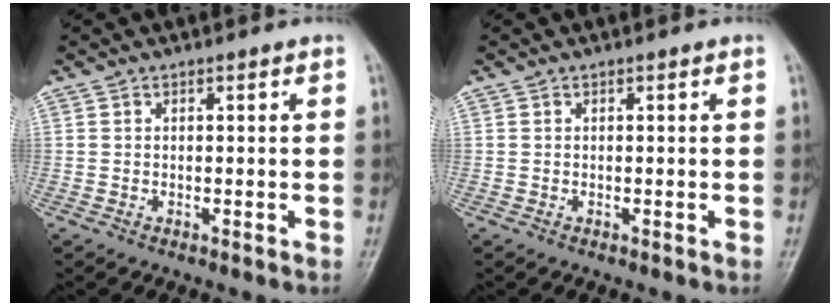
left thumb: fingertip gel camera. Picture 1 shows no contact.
{"total": 0.0}